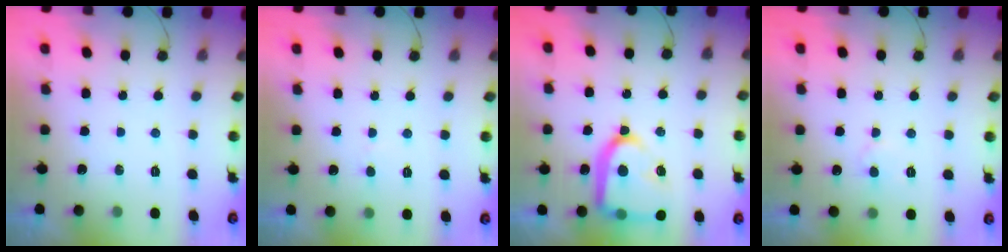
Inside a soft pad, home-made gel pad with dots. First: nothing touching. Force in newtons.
{"total": 1.8, "press": 1.7, "slide": 0.1}
{"total": 20.2, "press": 20.1, "slide": 1.9}
{"total": 4.1, "press": 4.1, "slide": 0.3}